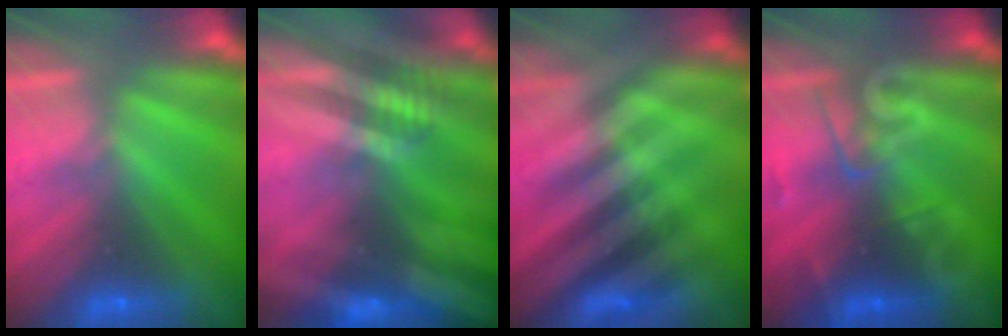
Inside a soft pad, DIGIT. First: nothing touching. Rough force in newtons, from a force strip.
{"total": 8.6}
{"total": 2.6}
{"total": 2.8}